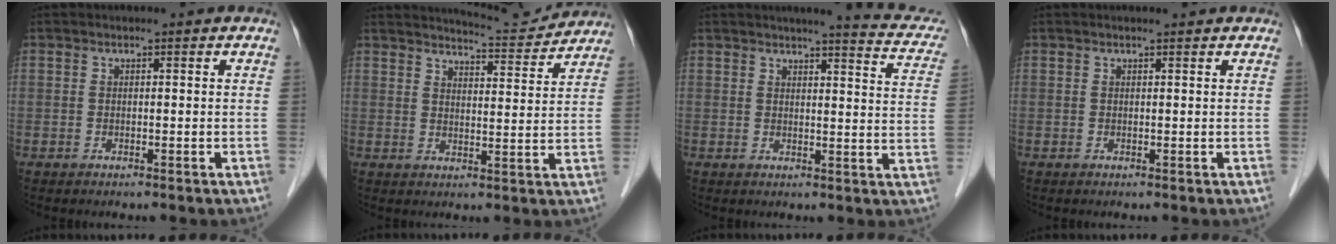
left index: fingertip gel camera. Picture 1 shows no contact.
{"total": 8.1, "force": [8.1, 0.0, 0.5], "torque": [-0.016, -0.003, 0.109]}
{"total": 10.6, "force": [9.3, 1.2, 4.9], "torque": [-0.048, -0.019, 0.081]}
{"total": 1.1, "force": [1.1, 0.0, 0.3], "torque": [-0.007, 0.005, 0.017]}